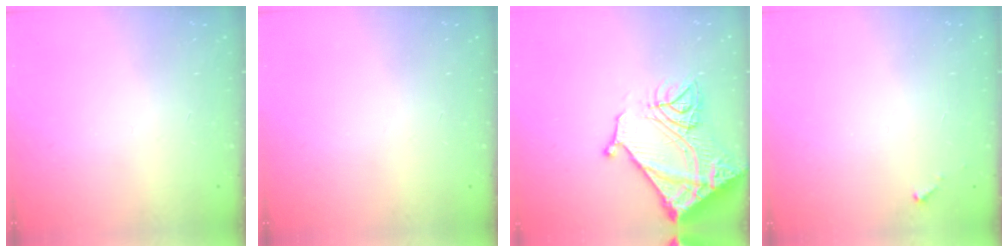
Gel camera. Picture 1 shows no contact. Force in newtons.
{"total": 0.0}
{"total": 22.0, "press": 21.8, "slide": 2.5}
{"total": 2.8, "press": 2.8, "slide": 0.1}